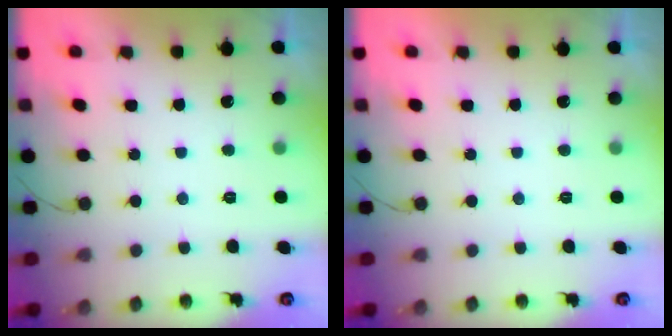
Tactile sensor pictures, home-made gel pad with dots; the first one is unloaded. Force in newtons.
{"total": 1.9, "press": 1.9, "slide": 0.1}